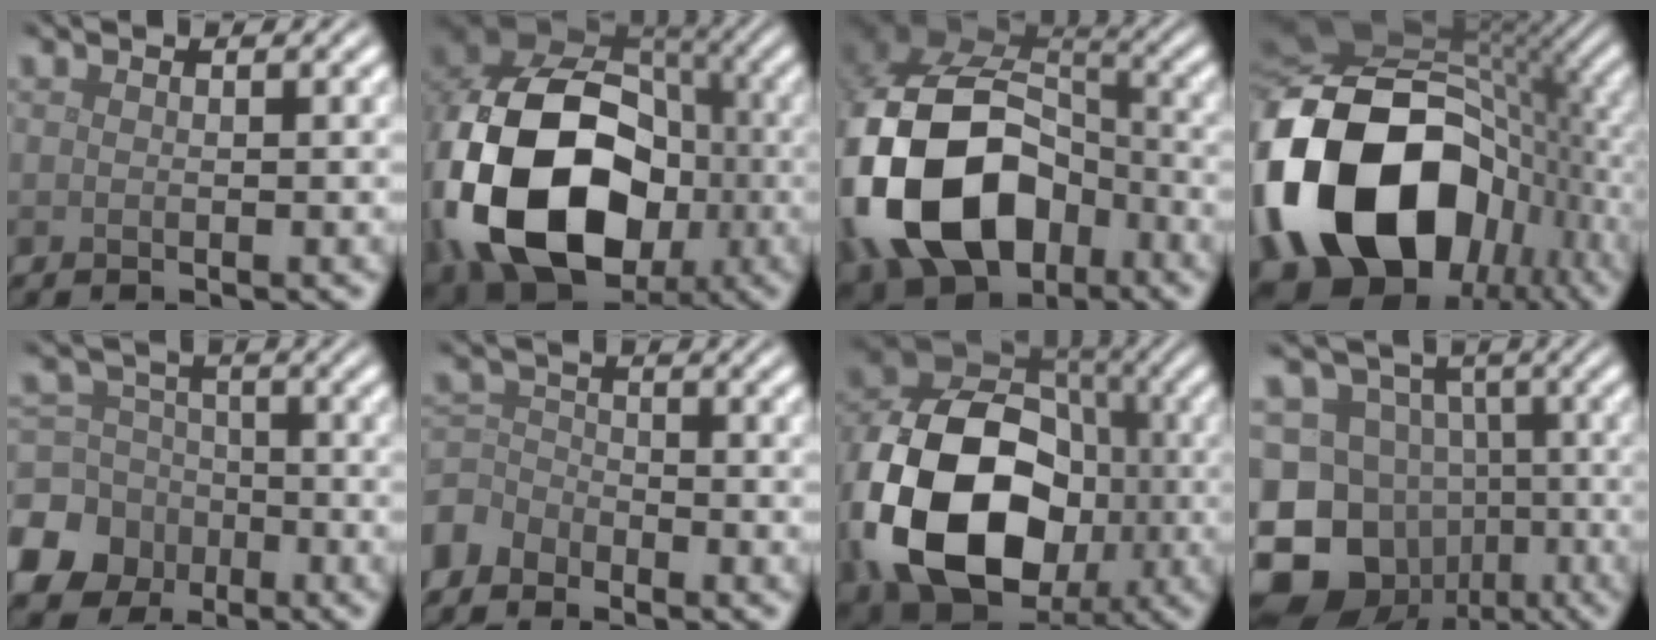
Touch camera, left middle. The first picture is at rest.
{"total": 19.2, "force": [-3.1, 14.7, 12.0], "torque": [-0.264, -0.043, -0.032]}
{"total": 17.1, "force": [-4.7, 12.3, 10.9], "torque": [-0.255, -0.030, -0.080]}
{"total": 20.4, "force": [-5.0, 14.6, 13.3], "torque": [-0.290, -0.022, -0.079]}
{"total": 10.2, "force": [-5.1, 8.5, 2.4], "torque": [-0.066, -0.032, -0.114]}
{"total": 3.1, "force": [-2.6, 1.6, 0.3], "torque": [-0.007, 0.001, -0.067]}
{"total": 17.2, "force": [-2.9, 13.0, 10.9], "torque": [-0.224, -0.023, -0.045]}
{"total": 17.8, "force": [-7.0, 15.2, 6.1], "torque": [-0.139, -0.024, -0.117]}